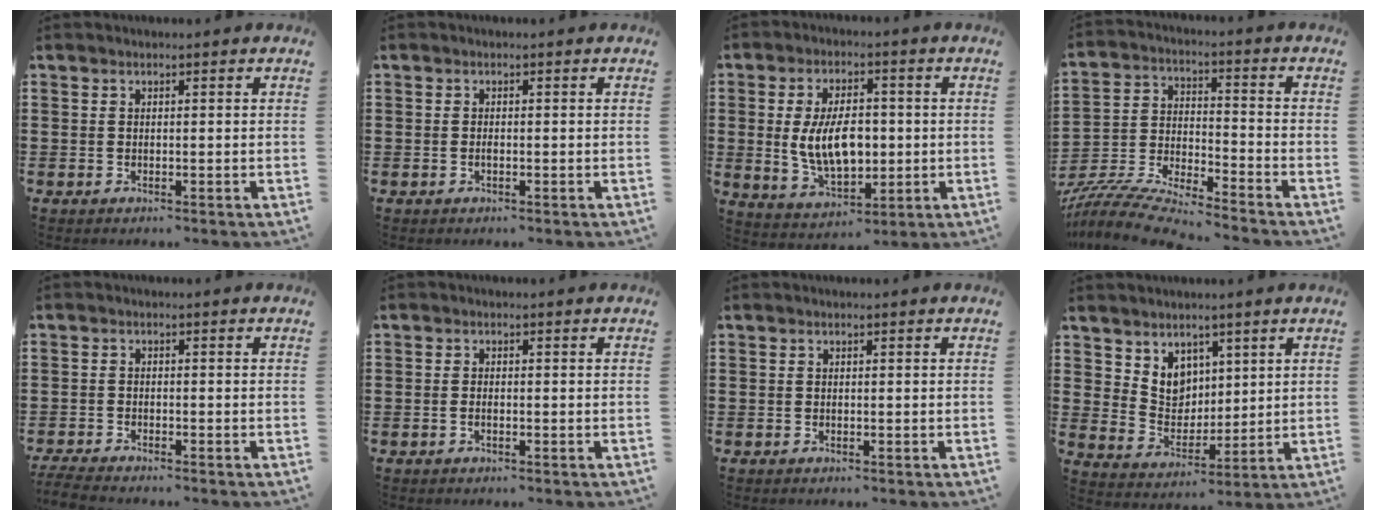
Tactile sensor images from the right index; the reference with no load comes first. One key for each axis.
{"total": 0.6, "fx": -0.2, "fy": 0.2, "fz": 0.6, "tx": -0.013, "ty": -0.004, "tz": -0.003}
{"total": 9.5, "fx": 0.0, "fy": 5.4, "fz": 7.8, "tx": -0.141, "ty": 0.000, "tz": -0.006}
{"total": 8.2, "fx": -7.8, "fy": 0.2, "fz": 2.6, "tx": -0.069, "ty": -0.006, "tz": -0.159}
{"total": 2.4, "fx": -2.4, "fy": 0.0, "fz": 0.4, "tx": -0.023, "ty": -0.006, "tz": -0.054}
{"total": 0.8, "fx": -0.4, "fy": 0.2, "fz": 0.6, "tx": -0.015, "ty": -0.005, "tz": -0.006}
{"total": 0.0}
{"total": 5.8, "fx": 3.7, "fy": 4.4, "fz": 0.8, "tx": -0.043, "ty": -0.004, "tz": 0.071}